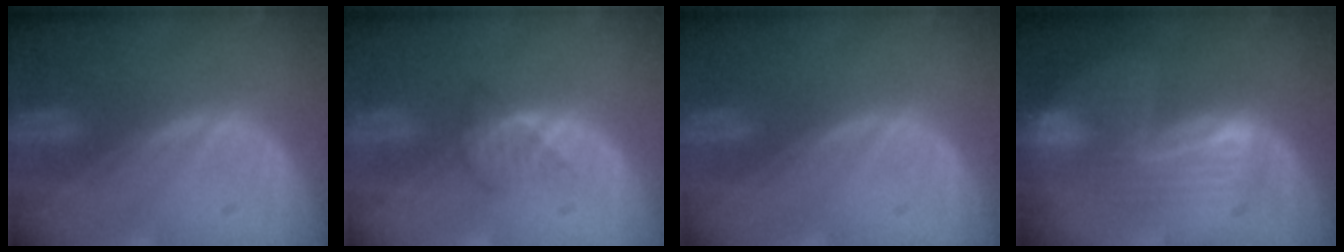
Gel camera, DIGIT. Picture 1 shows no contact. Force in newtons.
{"total": 2.5, "press": 2.5, "slide": 0.3}
{"total": 0.0}
{"total": 7.6, "press": 7.1, "slide": 2.8}